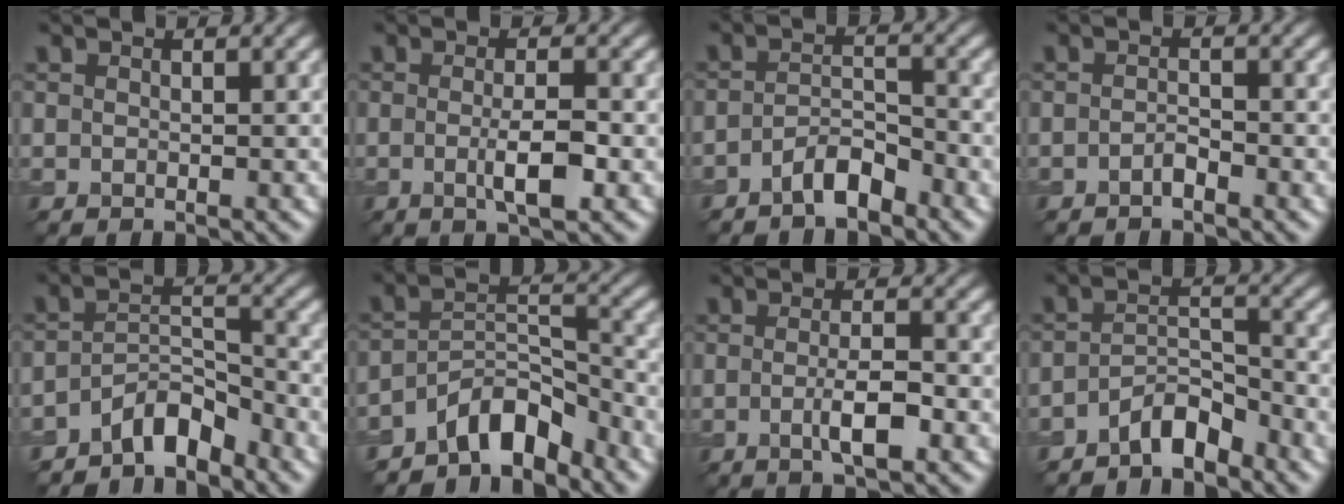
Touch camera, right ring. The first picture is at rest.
{"total": 3.3, "force": [-0.6, 0.6, 3.2], "torque": [-0.057, -0.004, -0.010]}
{"total": 2.9, "force": [-2.2, 0.9, 1.7], "torque": [-0.030, 0.011, -0.043]}
{"total": 1.0, "force": [-0.8, 0.3, 0.6], "torque": [-0.013, 0.004, -0.014]}
{"total": 4.6, "force": [-3.7, 1.6, 2.2], "torque": [-0.030, 0.009, -0.072]}
{"total": 6.3, "force": [-4.9, 2.5, 3.0], "torque": [-0.036, 0.008, -0.096]}
{"total": 3.1, "force": [-0.8, 0.6, 3.0], "torque": [-0.054, -0.001, -0.016]}
{"total": 3.6, "force": [-2.9, 1.2, 1.8], "torque": [-0.029, 0.011, -0.057]}